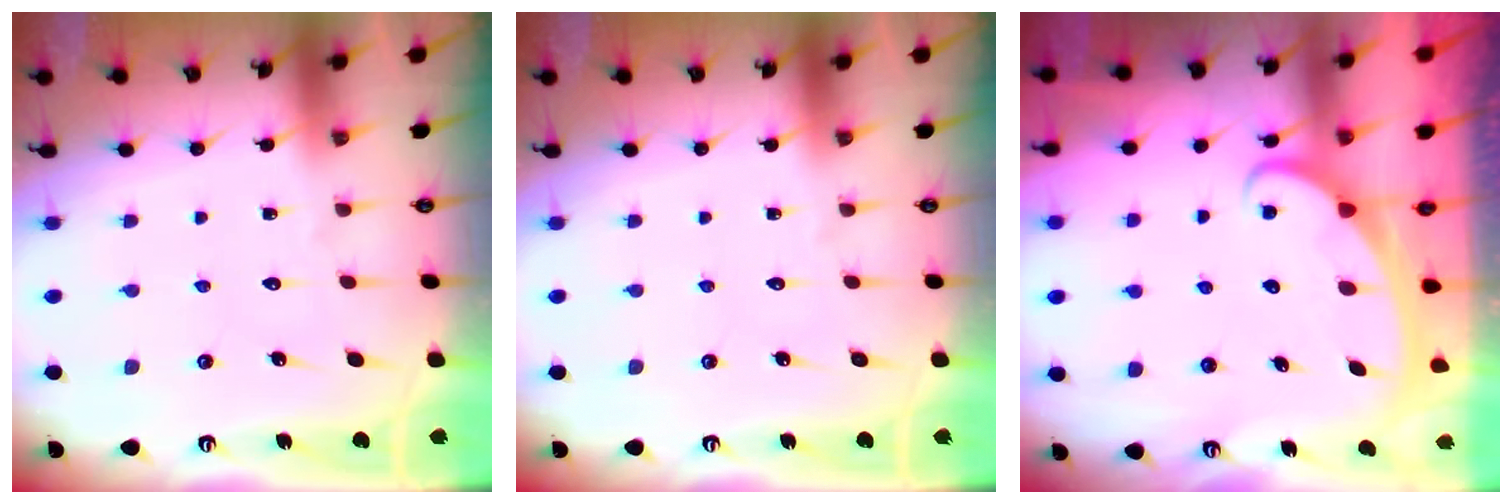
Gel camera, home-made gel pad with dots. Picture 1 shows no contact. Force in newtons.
{"total": 0.0}
{"total": 2.5, "press": 2.4, "slide": 0.4}